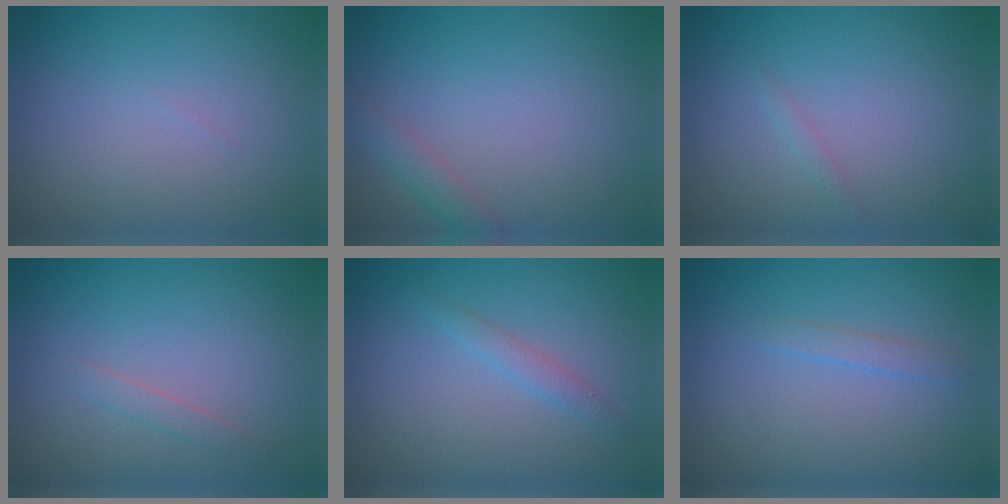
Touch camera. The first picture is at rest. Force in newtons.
{"total": 1.5, "press": 1.5, "slide": 0.1}
{"total": 0.6, "press": 0.6, "slide": 0.0}
{"total": 0.8, "press": 0.8, "slide": 0.1}
{"total": 1.2, "press": 1.2, "slide": 0.1}
{"total": 1.0, "press": 1.0, "slide": 0.1}